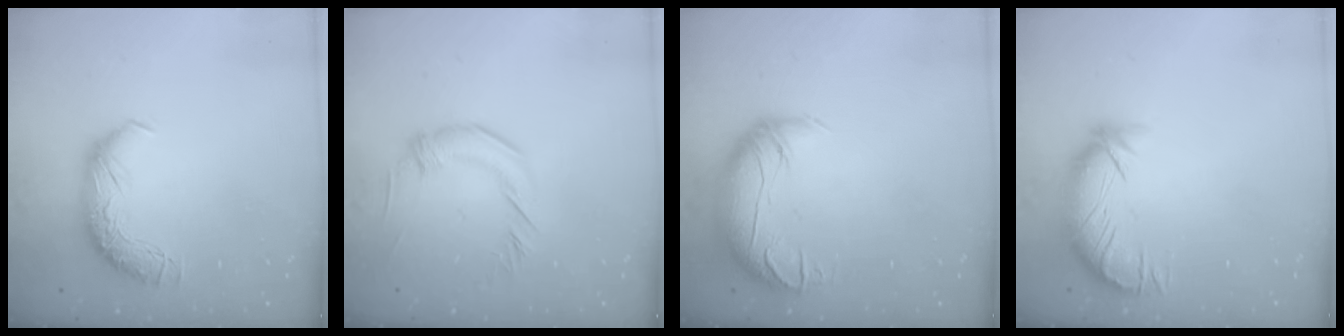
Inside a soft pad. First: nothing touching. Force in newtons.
{"total": 2.5, "press": 2.1, "slide": 1.4}
{"total": 3.7, "press": 1.7, "slide": 3.3}
{"total": 3.9, "press": 3.4, "slide": 1.9}